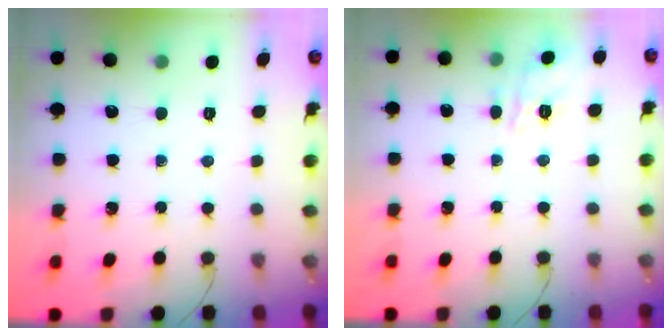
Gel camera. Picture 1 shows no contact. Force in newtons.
{"total": 7.7, "press": 7.7, "slide": 0.9}